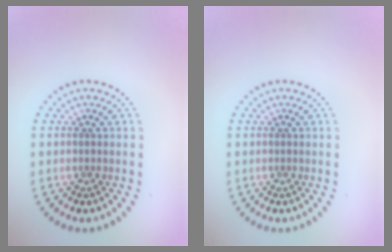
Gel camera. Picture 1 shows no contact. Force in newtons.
{"total": 0.0}